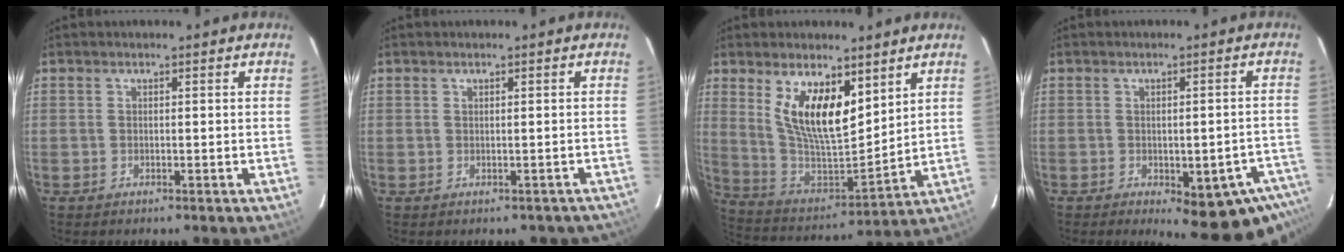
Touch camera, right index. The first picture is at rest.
{"total": 3.4, "force": [-2.6, 1.8, 1.1], "torque": [0.000, 0.021, -0.013]}
{"total": 15.2, "force": [7.6, 5.9, 11.7], "torque": [-0.223, -0.007, 0.155]}
{"total": 13.7, "force": [-8.5, 4.7, 9.6], "torque": [-0.103, -0.019, -0.102]}